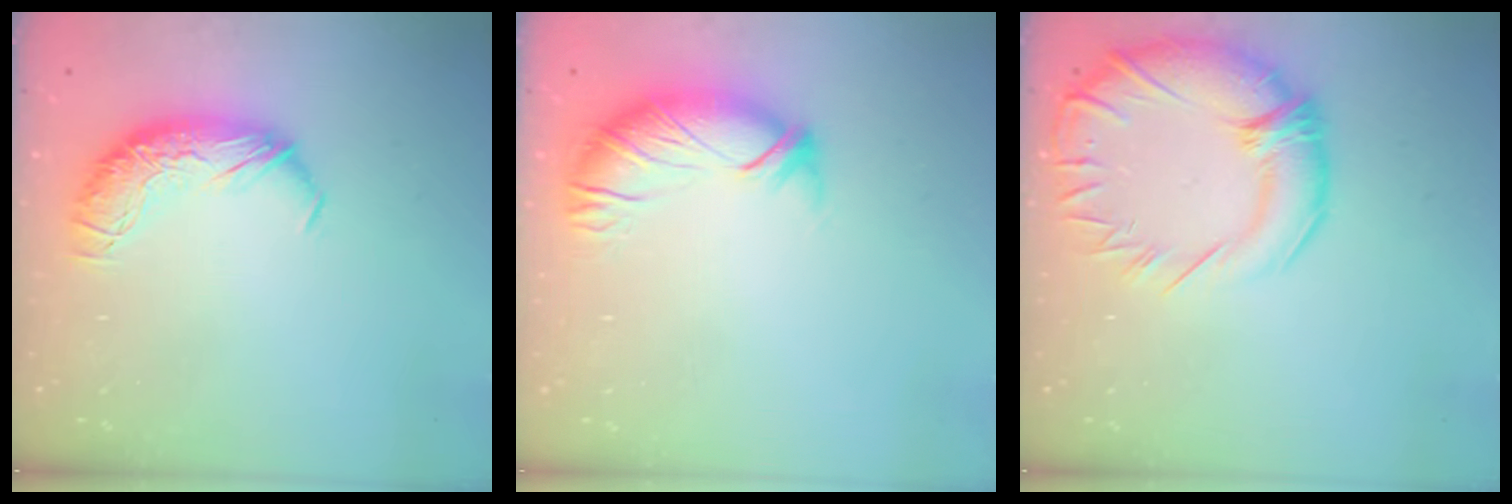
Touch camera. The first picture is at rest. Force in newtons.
{"total": 2.3, "press": 1.8, "slide": 1.4}
{"total": 7.9, "press": 6.4, "slide": 4.7}